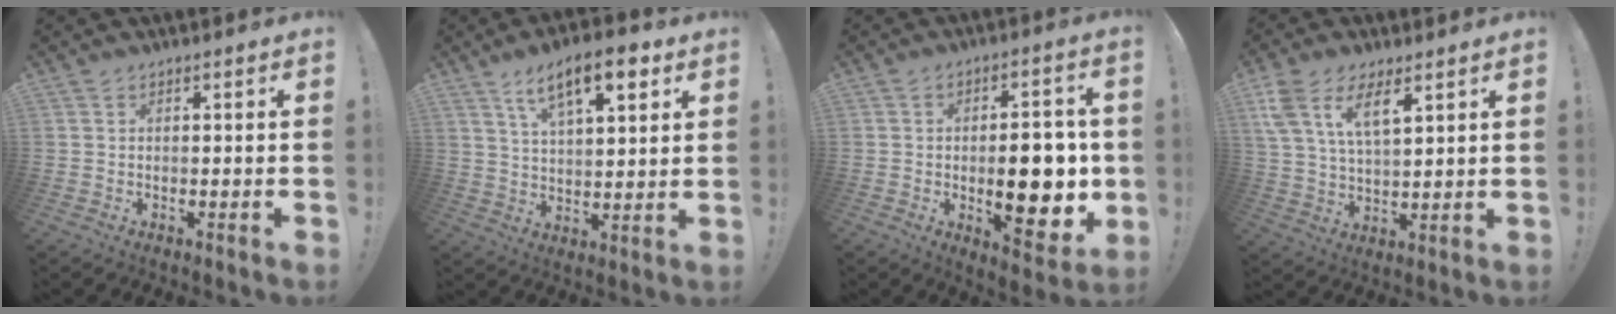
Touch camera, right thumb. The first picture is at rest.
{"total": 13.1, "force": [7.0, 4.7, 10.0], "torque": [-0.152, -0.023, 0.115]}
{"total": 16.3, "force": [-1.5, 7.4, 14.4], "torque": [-0.183, 0.001, -0.015]}
{"total": 11.3, "force": [6.5, 5.0, 7.8], "torque": [-0.151, -0.014, 0.123]}